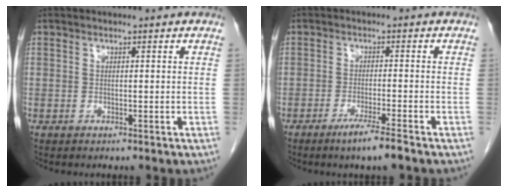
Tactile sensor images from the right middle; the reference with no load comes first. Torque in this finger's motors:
{"motor_torque": [1.34, -0.79, 0.36, 0.14]}